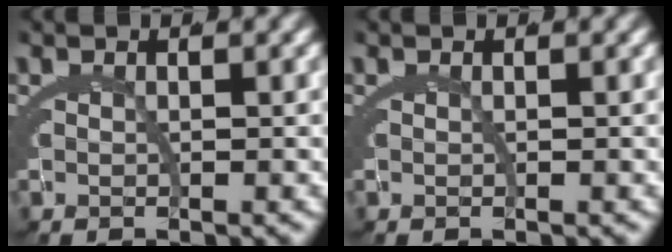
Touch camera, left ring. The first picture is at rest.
{"total": 0.0}